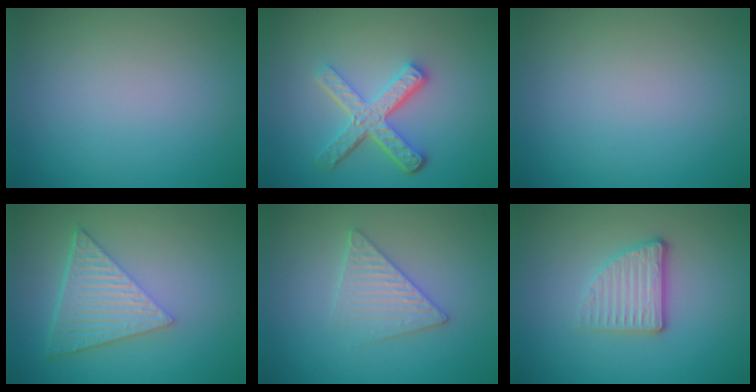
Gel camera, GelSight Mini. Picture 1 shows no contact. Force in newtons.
{"total": 4.9, "press": 3.6, "slide": 3.3}
{"total": 0.0}
{"total": 6.4, "press": 4.5, "slide": 4.5}
{"total": 3.0, "press": 3.0, "slide": 0.3}
{"total": 3.4, "press": 2.7, "slide": 2.1}